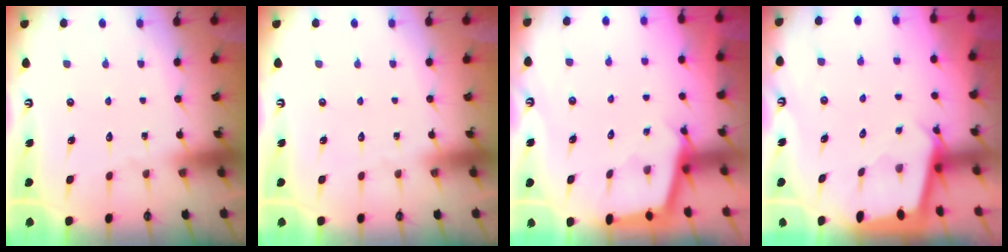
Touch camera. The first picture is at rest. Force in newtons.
{"total": 0.0}
{"total": 2.3, "press": 2.3, "slide": 0.2}
{"total": 2.4, "press": 2.4, "slide": 0.1}